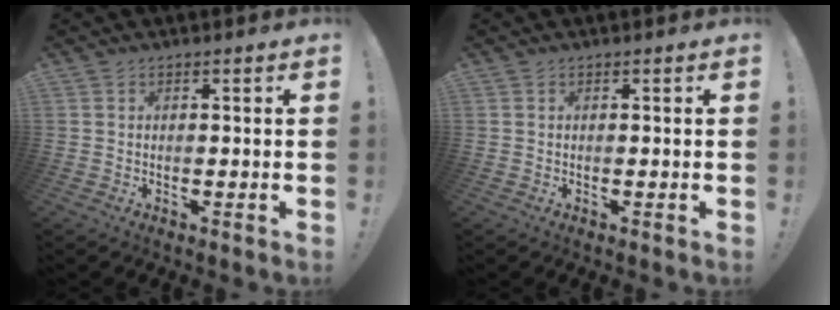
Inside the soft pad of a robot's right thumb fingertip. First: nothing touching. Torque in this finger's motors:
{"motor_torque": [0.00, 0.00, 0.00, 0.00, 0.00]}